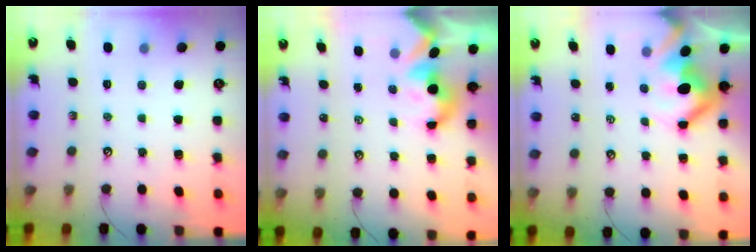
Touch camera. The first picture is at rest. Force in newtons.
{"total": 2.1, "press": 2.1, "slide": 0.2}
{"total": 9.4, "press": 9.4, "slide": 1.2}